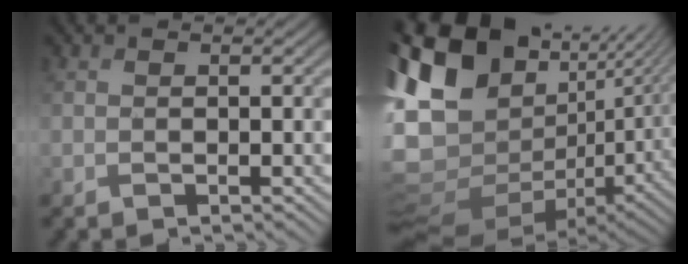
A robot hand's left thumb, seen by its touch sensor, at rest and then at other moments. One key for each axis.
{"total": 14.6, "fx": 3.3, "fy": 8.4, "fz": 11.6, "tx": -0.273, "ty": -0.001, "tz": 0.079}